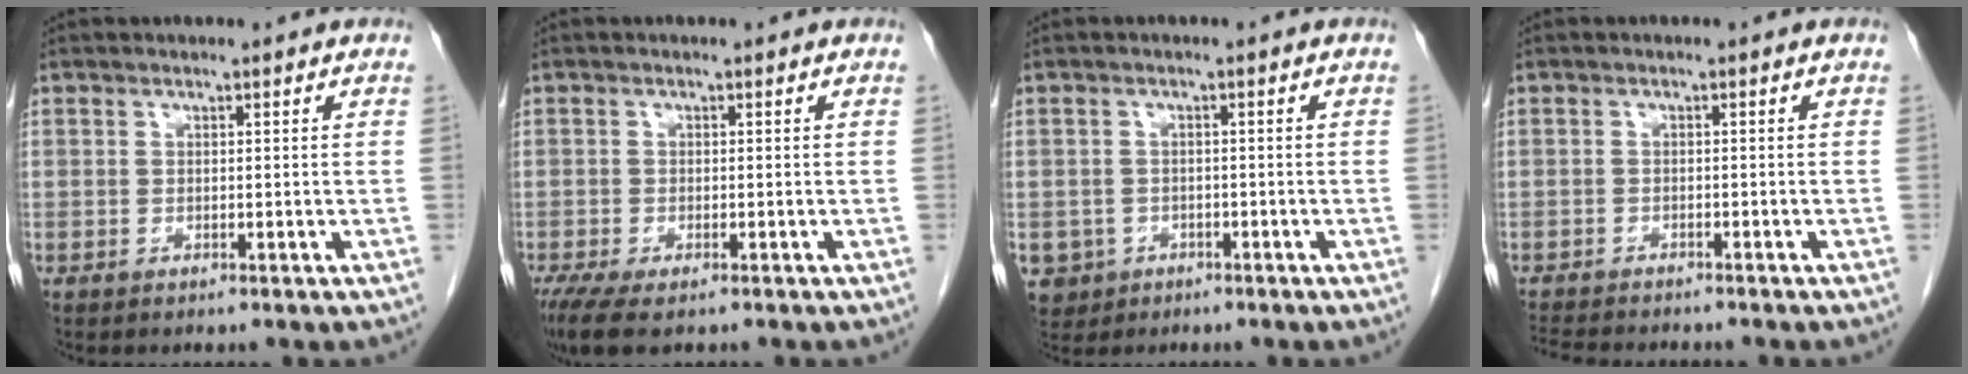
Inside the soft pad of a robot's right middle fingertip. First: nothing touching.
{"total": 5.9, "force": [-4.1, 1.8, 3.9], "torque": [-0.073, -0.018, -0.065]}
{"total": 4.9, "force": [-2.2, 4.3, 0.7], "torque": [-0.015, 0.005, -0.030]}
{"total": 7.5, "force": [-6.8, 1.1, 2.8], "torque": [-0.046, -0.009, -0.103]}